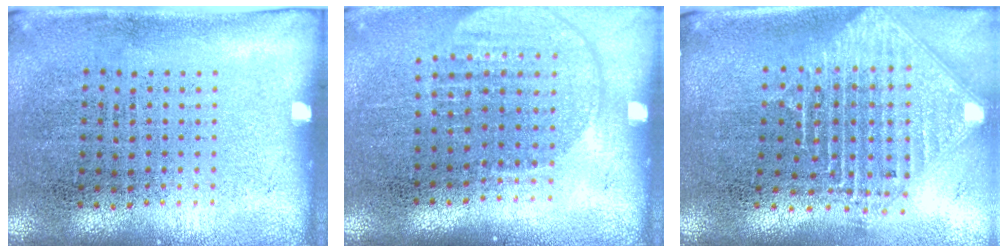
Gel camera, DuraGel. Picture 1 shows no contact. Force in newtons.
{"total": 1.7, "press": 1.5, "slide": 0.8}
{"total": 2.5, "press": 1.9, "slide": 1.7}